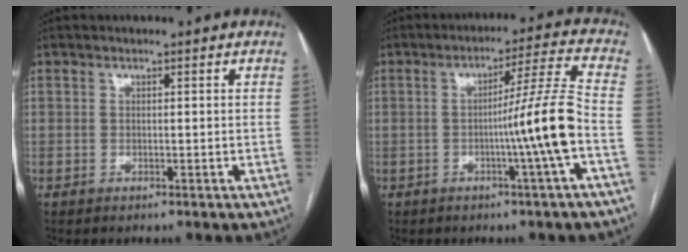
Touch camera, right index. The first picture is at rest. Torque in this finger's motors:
{"motor_torque": [0.97, -0.29, 0.71, 0.16]}